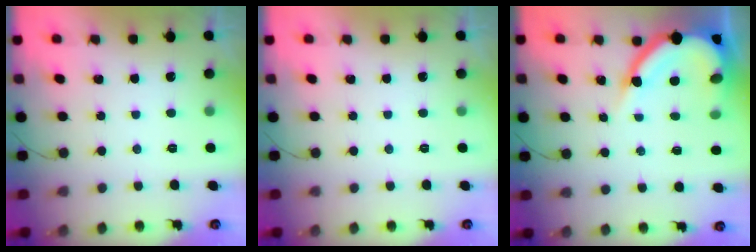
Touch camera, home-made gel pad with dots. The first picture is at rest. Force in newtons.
{"total": 0.0}
{"total": 12.7, "press": 12.7, "slide": 1.1}